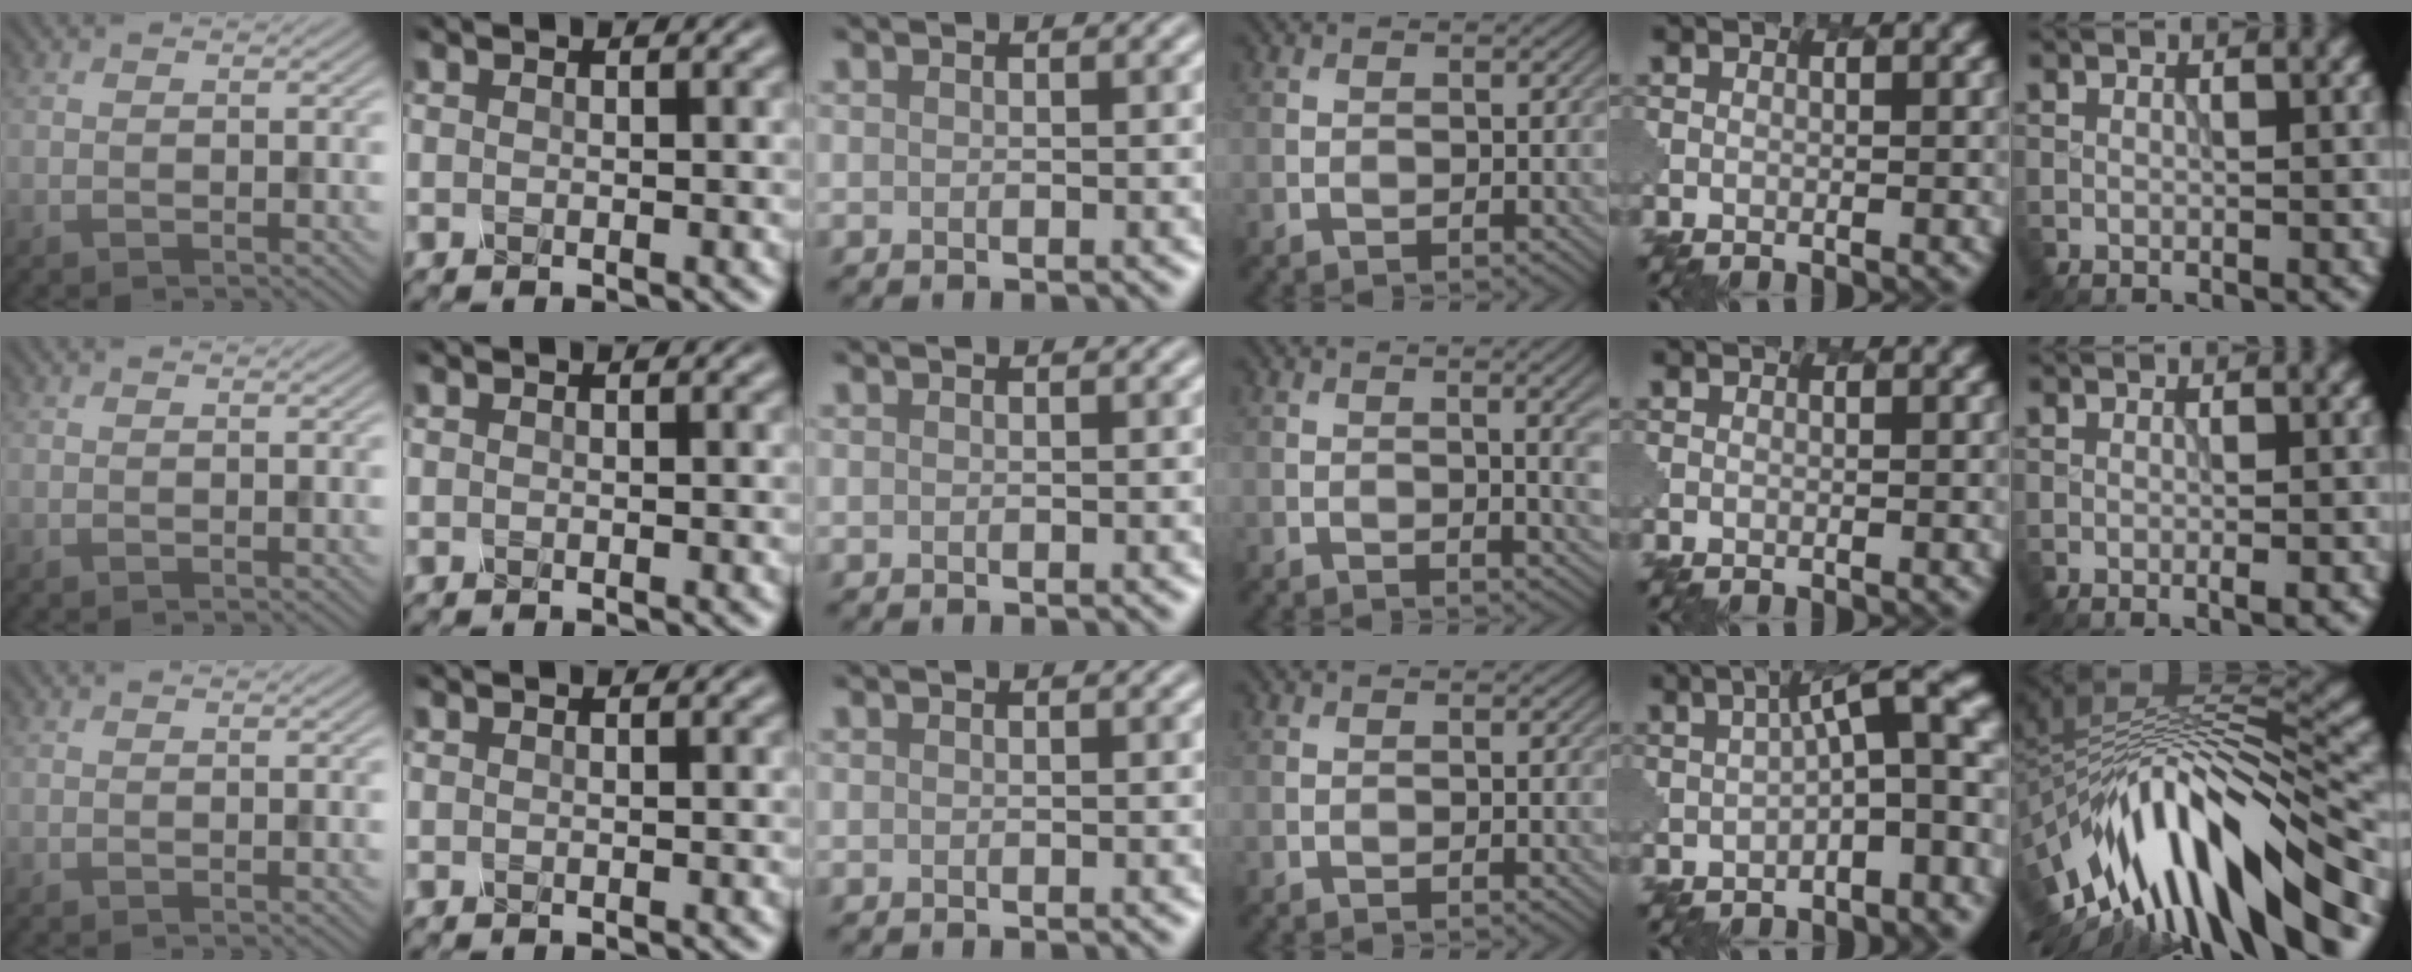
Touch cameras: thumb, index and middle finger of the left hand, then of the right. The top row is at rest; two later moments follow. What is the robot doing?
{"motion": "dispense", "object": "dispenser bottle"}